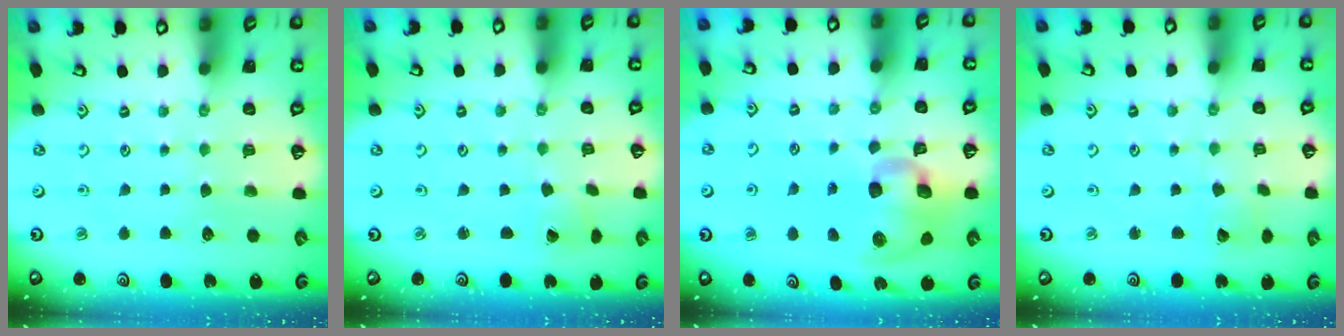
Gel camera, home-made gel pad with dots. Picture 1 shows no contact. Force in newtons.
{"total": 0.9, "press": 0.9, "slide": 0.1}
{"total": 13.9, "press": 13.8, "slide": 1.9}
{"total": 2.9, "press": 2.9, "slide": 0.3}